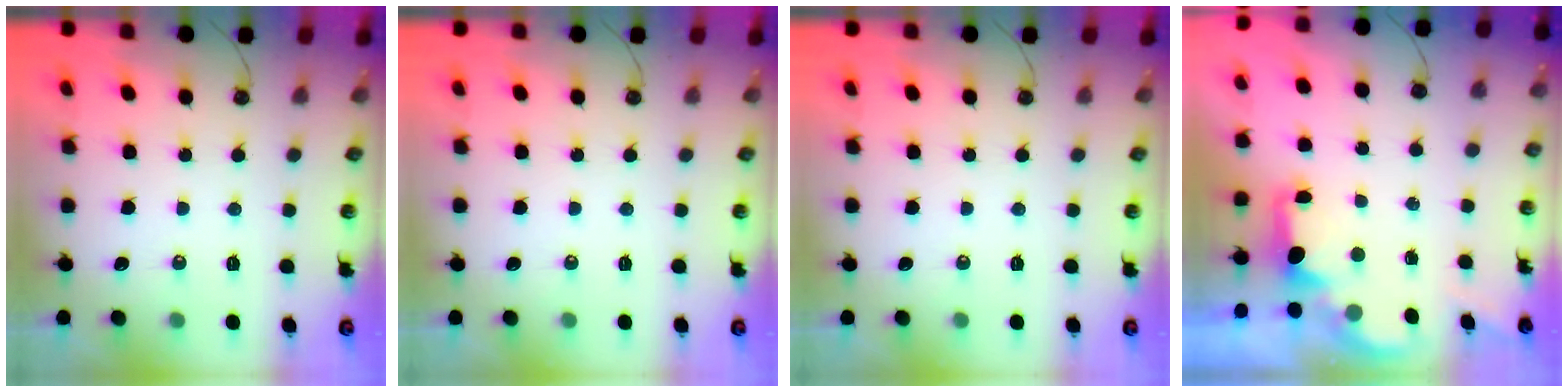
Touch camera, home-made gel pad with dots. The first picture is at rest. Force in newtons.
{"total": 0.0}
{"total": 0.0}
{"total": 1.7, "press": 1.5, "slide": 0.7}